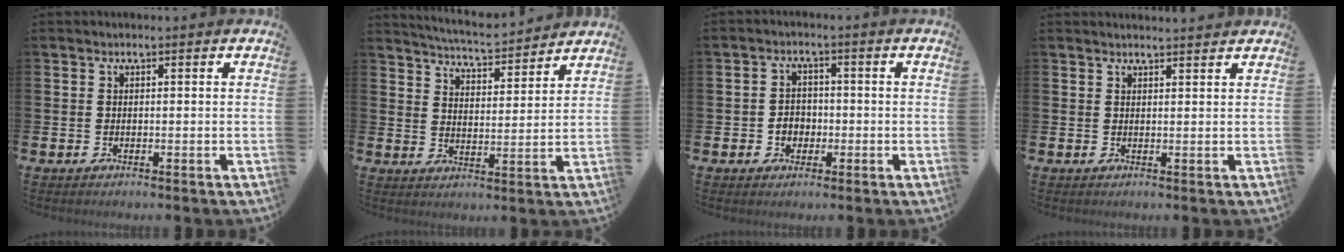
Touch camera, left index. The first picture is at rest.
{"total": 5.3, "force": [5.3, 0.2, 0.6], "torque": [-0.025, -0.041, 0.090]}
{"total": 2.8, "force": [-0.8, 2.4, 1.3], "torque": [-0.019, 0.002, -0.022]}
{"total": 1.5, "force": [1.5, 0.0, 0.0], "torque": [0.007, -0.010, 0.025]}